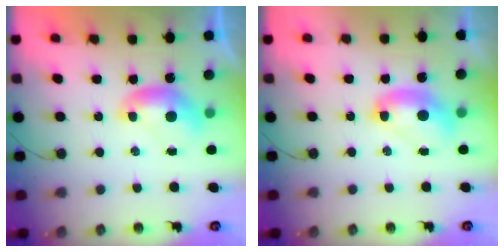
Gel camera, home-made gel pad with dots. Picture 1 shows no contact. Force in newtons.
{"total": 2.7, "press": 2.7, "slide": 0.1}